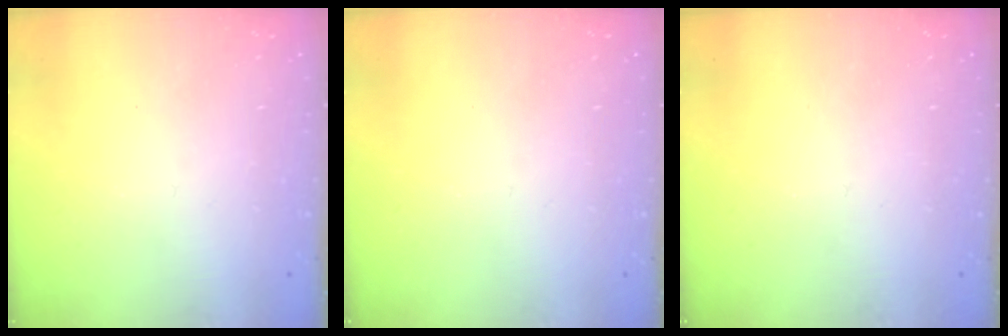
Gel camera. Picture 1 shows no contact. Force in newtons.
{"total": 0.0}
{"total": 0.0}